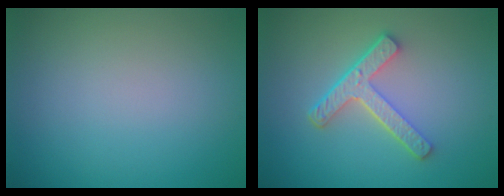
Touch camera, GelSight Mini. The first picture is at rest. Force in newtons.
{"total": 4.4, "press": 3.3, "slide": 2.9}